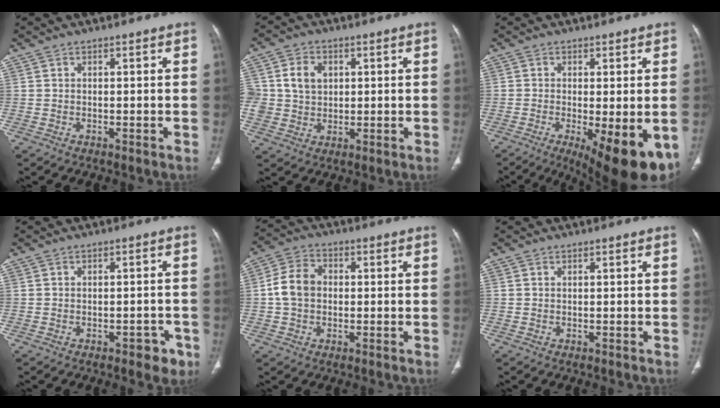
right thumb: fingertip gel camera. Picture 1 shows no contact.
{"total": 8.6, "force": [1.8, 7.2, 4.4], "torque": [-0.067, -0.003, 0.039]}
{"total": 14.0, "force": [-5.3, 4.4, 12.1], "torque": [-0.141, -0.021, -0.069]}
{"total": 3.9, "force": [-2.2, 2.1, 2.5], "torque": [-0.014, 0.014, -0.023]}
{"total": 7.3, "force": [-0.1, 5.7, 4.6], "torque": [-0.081, 0.018, -0.009]}
{"total": 0.0}